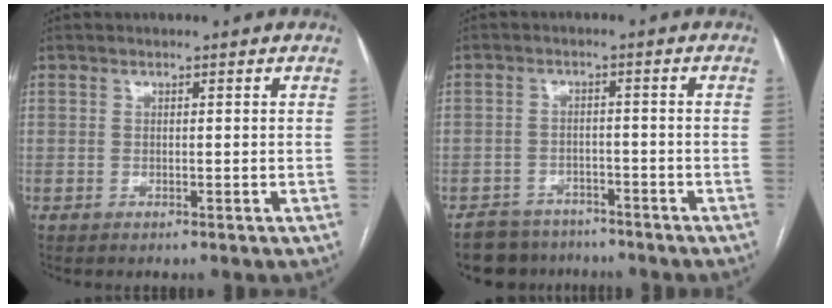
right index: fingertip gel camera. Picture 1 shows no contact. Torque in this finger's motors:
{"motor_torque": [-0.37, -0.22, -1.05, -0.21]}